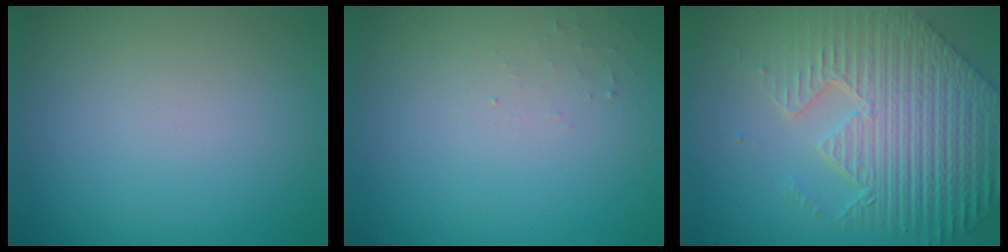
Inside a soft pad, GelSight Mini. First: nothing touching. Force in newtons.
{"total": 0.7, "press": 0.7, "slide": 0.2}
{"total": 9.0, "press": 6.5, "slide": 6.3}